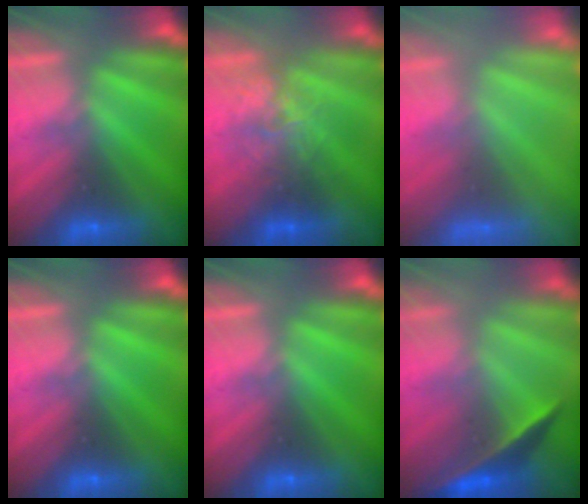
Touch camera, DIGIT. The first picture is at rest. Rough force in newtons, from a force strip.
{"total": 2.4}
{"total": 11.8}
{"total": 0.0}
{"total": 0.0}
{"total": 1.8}